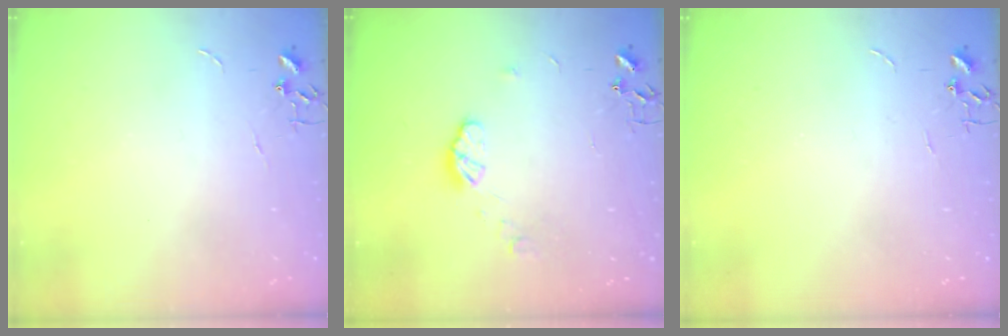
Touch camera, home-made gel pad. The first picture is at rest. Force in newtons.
{"total": 6.9, "press": 6.9, "slide": 0.5}
{"total": 0.0}